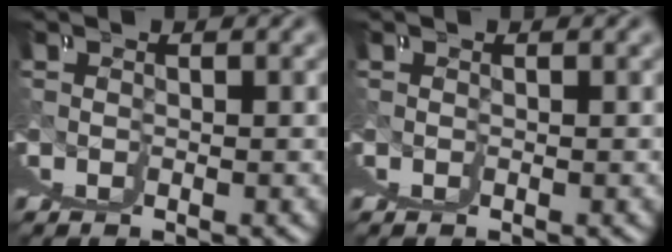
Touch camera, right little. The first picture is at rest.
{"total": 0.0}